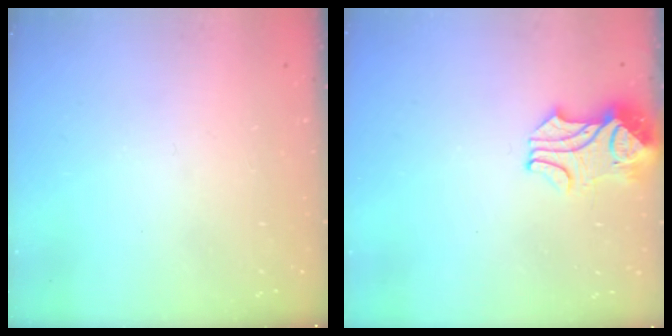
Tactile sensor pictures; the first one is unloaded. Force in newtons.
{"total": 2.3, "press": 2.1, "slide": 1.0}